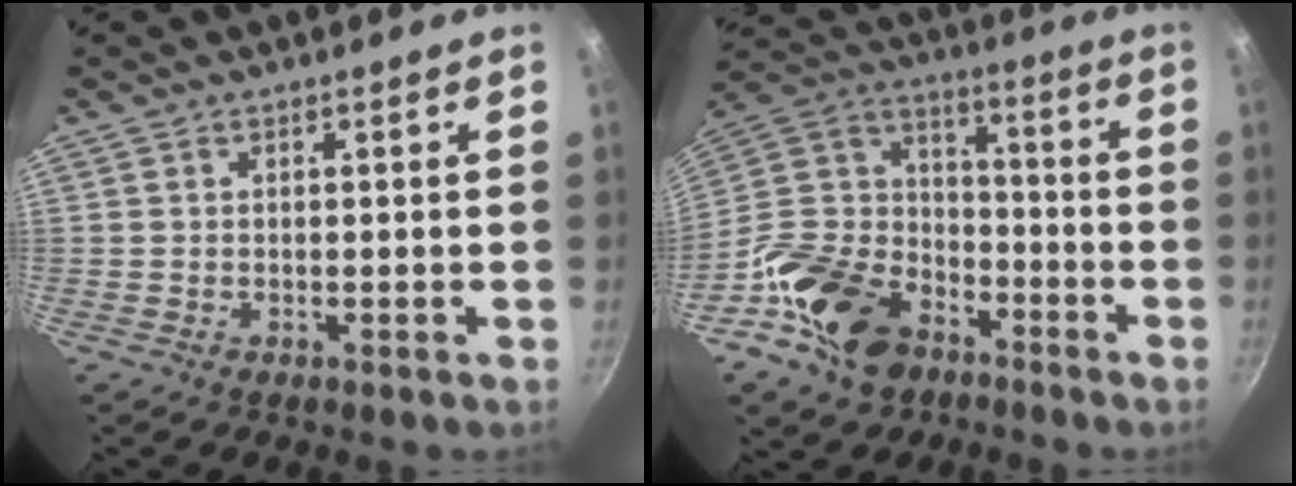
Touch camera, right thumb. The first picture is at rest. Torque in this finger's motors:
{"motor_torque": [3.13, 1.85, 0.91, -0.64, 0.25]}